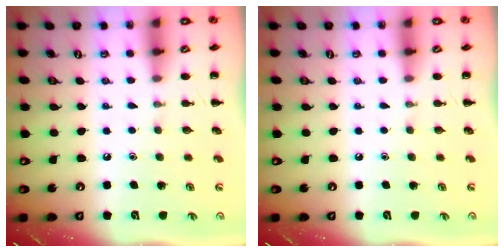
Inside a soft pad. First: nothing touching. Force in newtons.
{"total": 0.0}